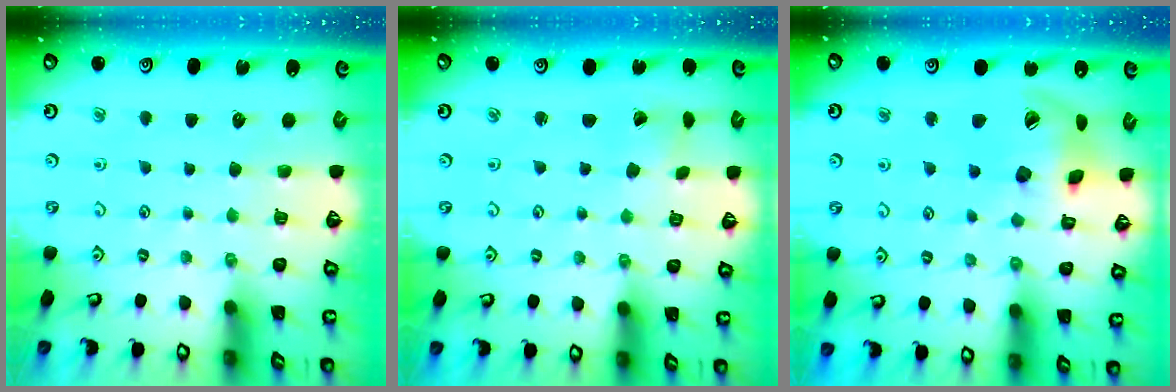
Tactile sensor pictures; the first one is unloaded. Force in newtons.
{"total": 1.6, "press": 1.5, "slide": 0.4}
{"total": 14.6, "press": 14.6, "slide": 0.6}